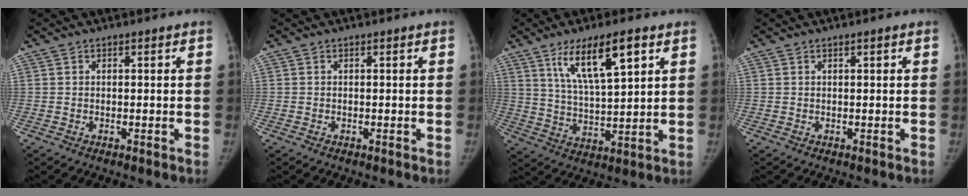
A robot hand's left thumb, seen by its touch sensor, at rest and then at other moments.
{"total": 0.0}
{"total": 12.6, "force": [6.5, 3.4, 10.2], "torque": [-0.171, -0.025, 0.125]}
{"total": 0.6, "force": [0.3, 0.1, 0.5], "torque": [-0.008, 0.001, 0.005]}